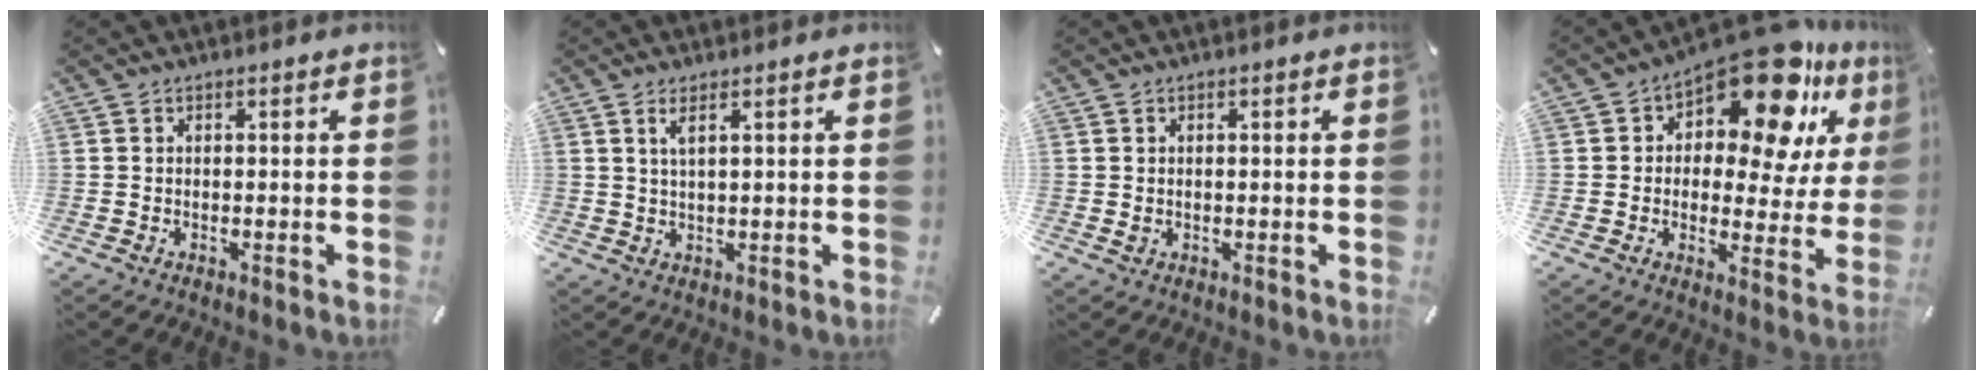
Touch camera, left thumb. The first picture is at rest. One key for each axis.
{"total": 2.7, "fx": 1.5, "fy": 0.5, "fz": 2.2, "tx": -0.049, "ty": 0.001, "tz": 0.025}
{"total": 0.8, "fx": 0.1, "fy": 0.7, "fz": 0.4, "tx": -0.001, "ty": -0.001, "tz": -0.001}
{"total": 17.3, "fx": 11.1, "fy": 7.7, "fz": 10.8, "tx": -0.156, "ty": -0.085, "tz": 0.185}